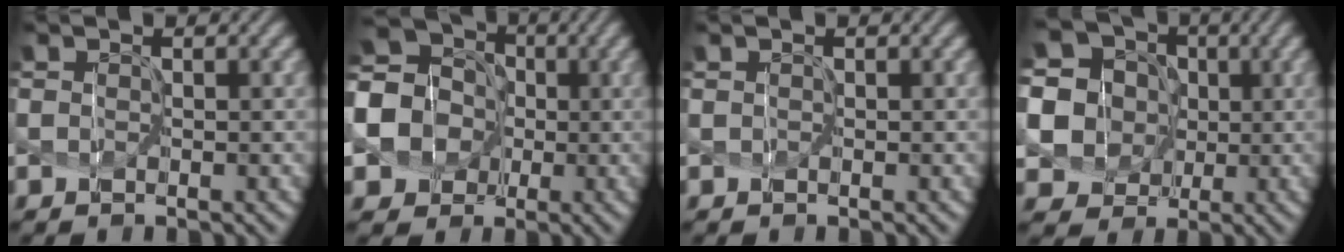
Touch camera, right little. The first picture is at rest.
{"total": 9.3, "force": [-0.5, 8.4, 4.0], "torque": [-0.111, 0.005, -0.038]}
{"total": 0.0}
{"total": 12.0, "force": [1.3, 11.2, 4.1], "torque": [-0.148, 0.020, -0.001]}